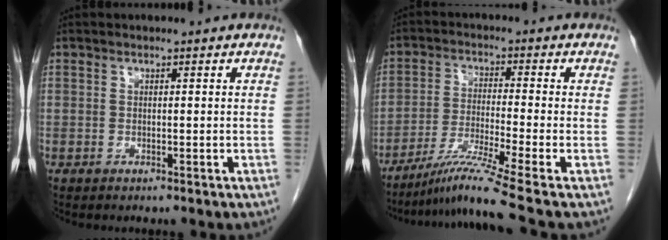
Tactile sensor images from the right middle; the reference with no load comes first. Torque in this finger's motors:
{"motor_torque": [0.23, -0.60, -0.06, 0.08]}